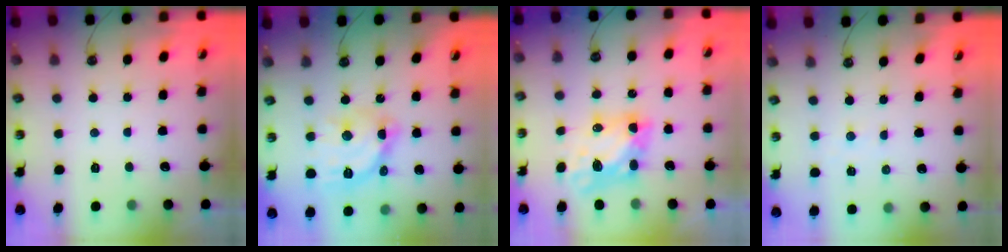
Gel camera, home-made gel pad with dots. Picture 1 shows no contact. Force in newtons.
{"total": 13.5, "press": 13.5, "slide": 1.1}
{"total": 6.3, "press": 6.3, "slide": 0.7}
{"total": 2.6, "press": 2.6, "slide": 0.3}